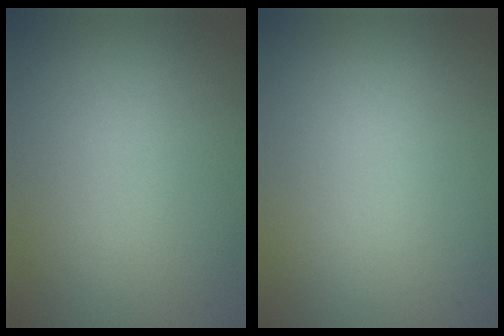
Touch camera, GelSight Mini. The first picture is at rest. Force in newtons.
{"total": 0.0}